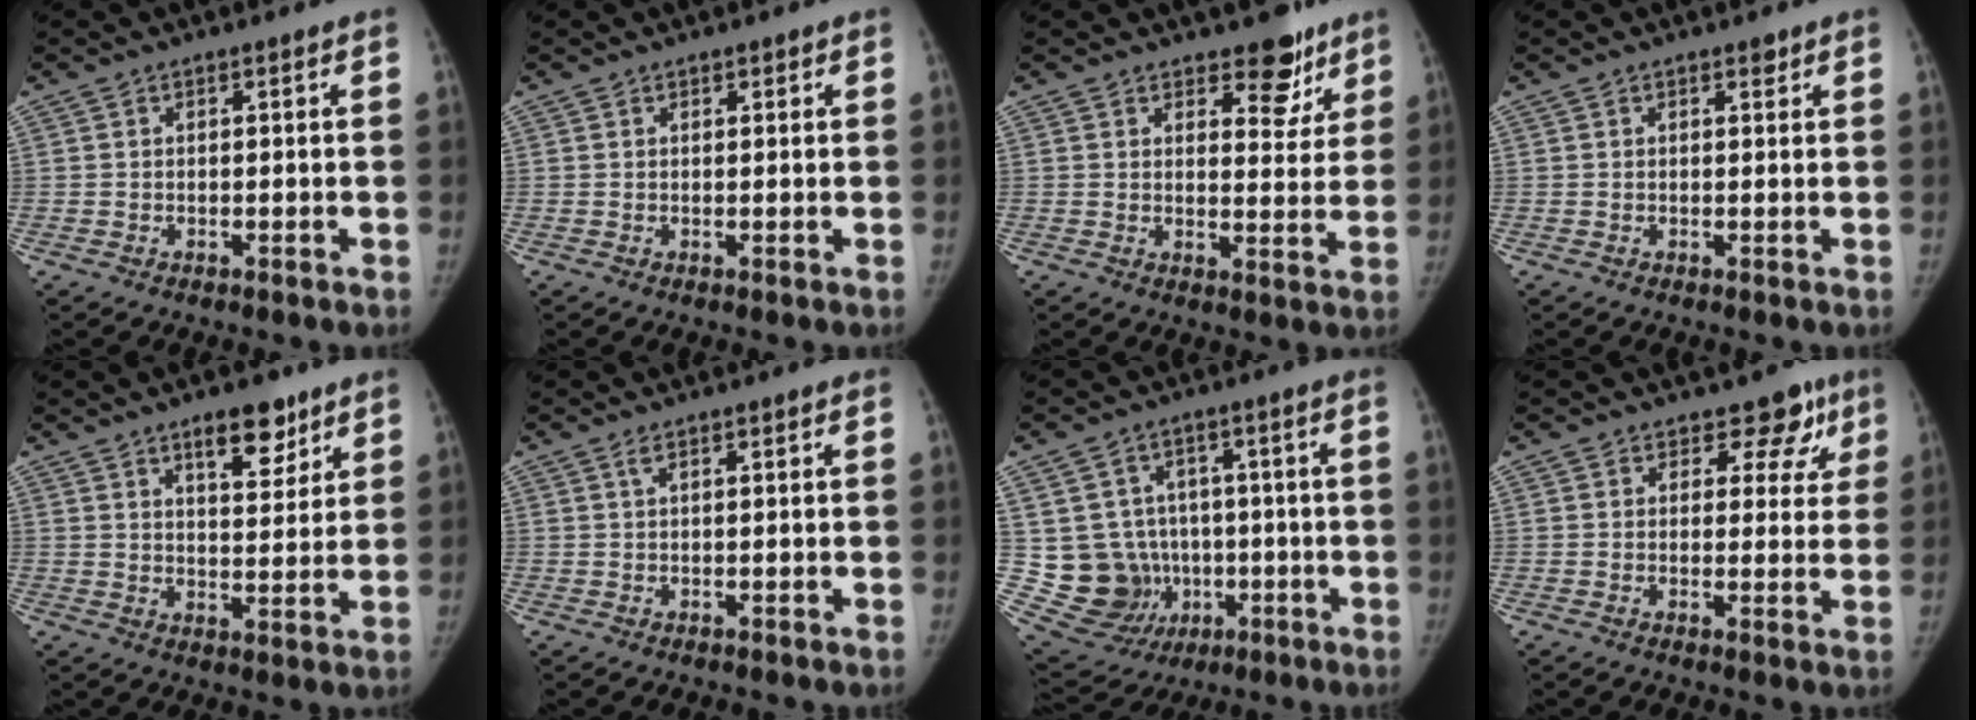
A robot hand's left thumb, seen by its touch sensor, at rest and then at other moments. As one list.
[{"total": 0.8, "force": [0.5, 0.5, 0.4], "torque": [0.003, -0.002, 0.004]}, {"total": 7.7, "force": [5.4, 4.0, 3.9], "torque": [-0.007, -0.032, 0.072]}, {"total": 1.0, "force": [0.7, 0.5, 0.5], "torque": [0.000, -0.004, 0.006]}, {"total": 8.5, "force": [5.6, 3.6, 5.3], "torque": [-0.048, -0.034, 0.084]}, {"total": 1.0, "force": [0.6, 0.2, 0.7], "torque": [-0.015, 0.007, 0.011]}, {"total": 12.8, "force": [-0.4, 12.1, 4.1], "torque": [-0.050, 0.019, 0.022]}, {"total": 6.3, "force": [4.1, 4.3, 2.0], "torque": [0.020, -0.018, 0.038]}]